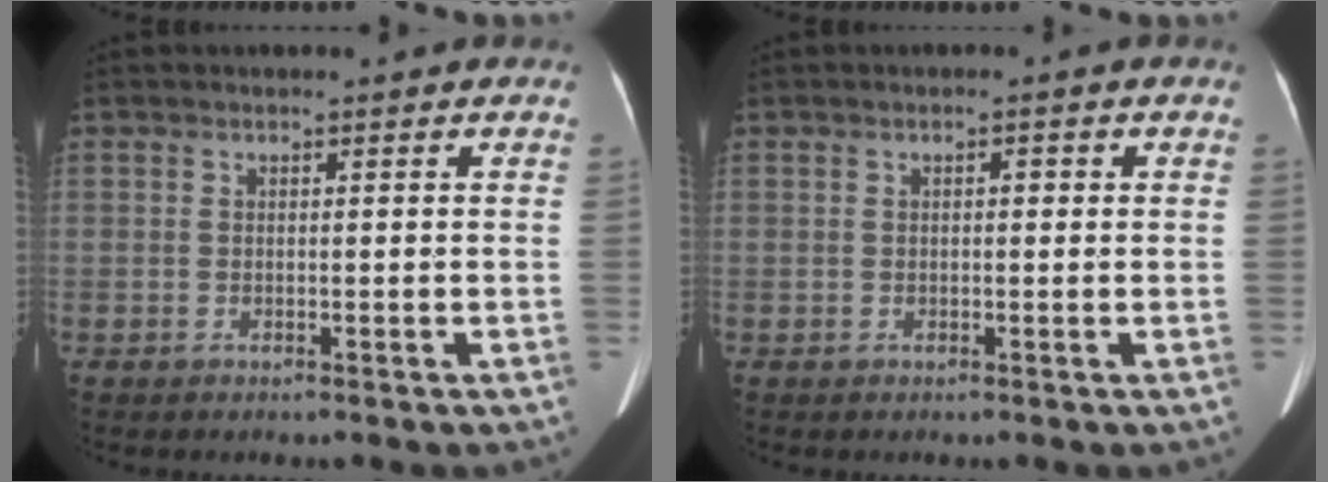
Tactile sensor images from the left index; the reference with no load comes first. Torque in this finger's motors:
{"motor_torque": [-0.10, 0.09, 0.01, 0.00]}